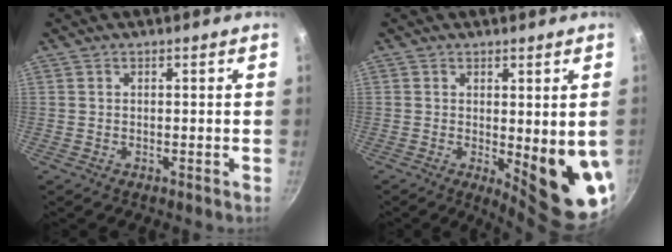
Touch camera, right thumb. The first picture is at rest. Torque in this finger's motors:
{"motor_torque": [2.49, 2.53, 2.04, -0.39, 0.24]}